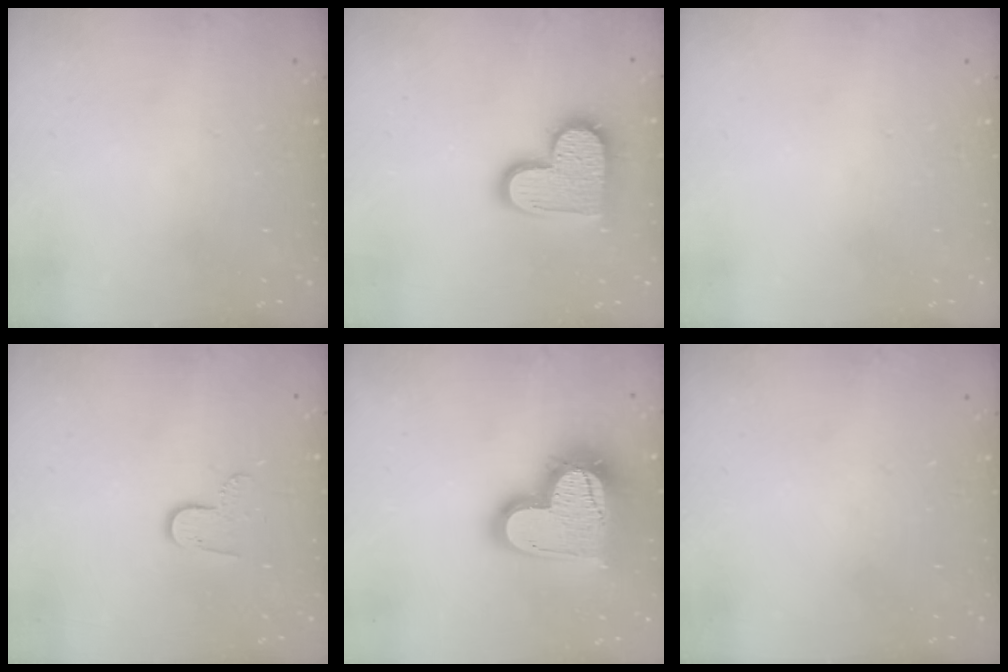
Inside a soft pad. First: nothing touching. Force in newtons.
{"total": 13.8, "press": 13.8, "slide": 0.6}
{"total": 0.0}
{"total": 5.8, "press": 5.8, "slide": 0.5}
{"total": 23.6, "press": 23.5, "slide": 2.1}
{"total": 0.0}